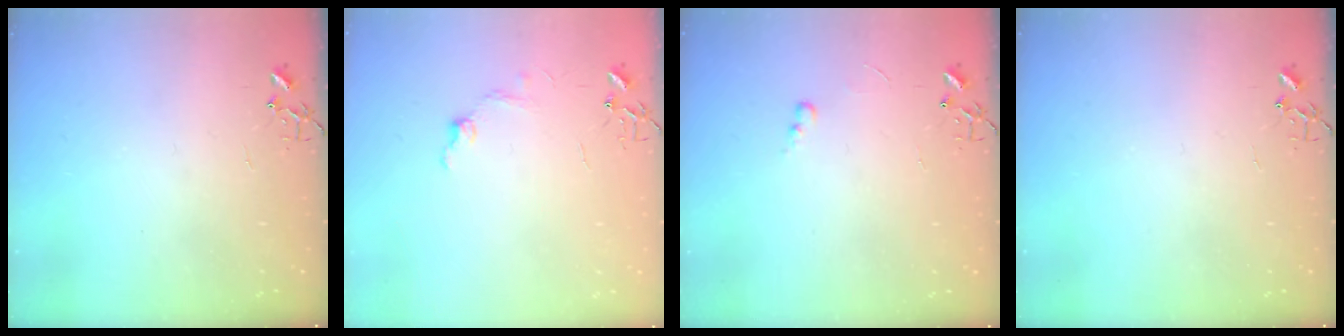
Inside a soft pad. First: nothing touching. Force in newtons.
{"total": 7.7, "press": 7.6, "slide": 0.9}
{"total": 4.0, "press": 3.9, "slide": 0.6}
{"total": 0.0}